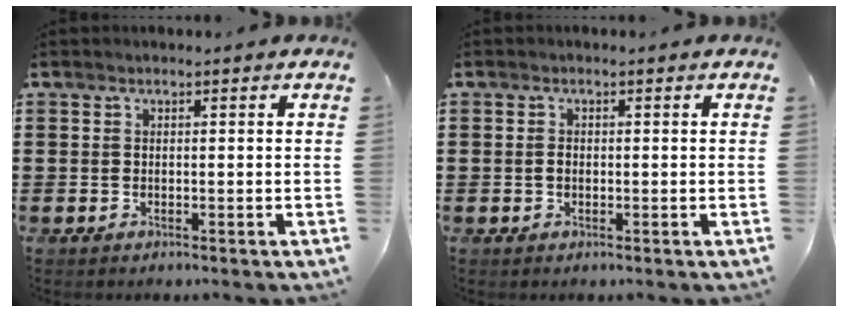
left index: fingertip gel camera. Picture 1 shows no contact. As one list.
[{"total": 1.1, "force": [-0.1, 0.7, 0.9], "torque": [-0.019, 0.003, -0.002]}]